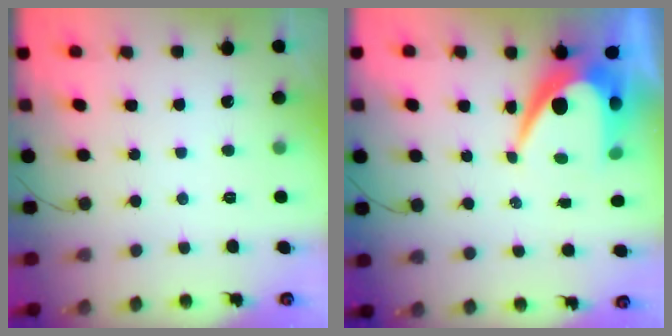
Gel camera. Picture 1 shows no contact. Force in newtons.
{"total": 11.4, "press": 11.4, "slide": 0.6}